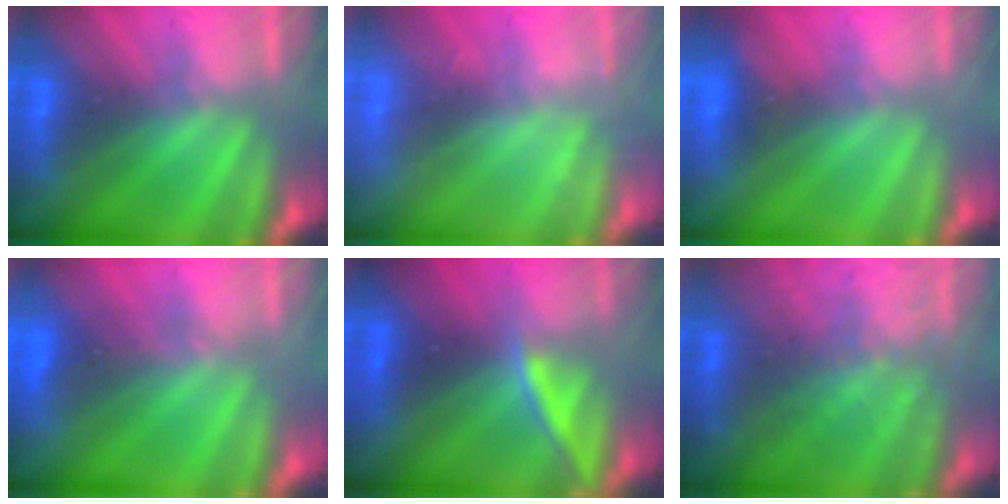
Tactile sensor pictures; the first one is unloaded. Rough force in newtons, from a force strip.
{"total": 2.3}
{"total": 2.4}
{"total": 1.6}
{"total": 2.2}
{"total": 8.3}